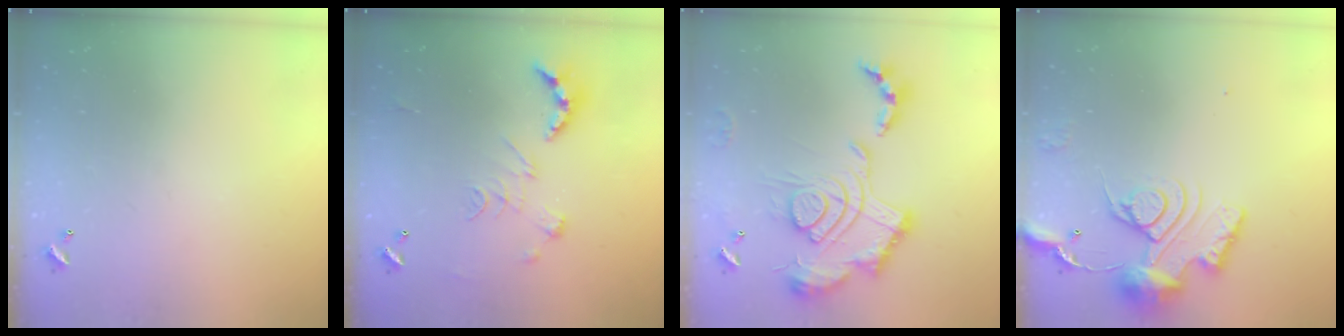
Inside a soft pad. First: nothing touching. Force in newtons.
{"total": 2.5, "press": 2.0, "slide": 1.5}
{"total": 2.5, "press": 1.9, "slide": 1.7}
{"total": 13.9, "press": 13.8, "slide": 1.6}